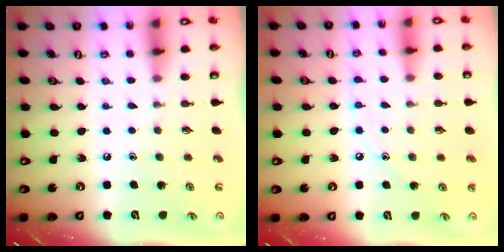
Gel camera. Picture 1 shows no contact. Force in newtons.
{"total": 6.3, "press": 6.2, "slide": 0.7}